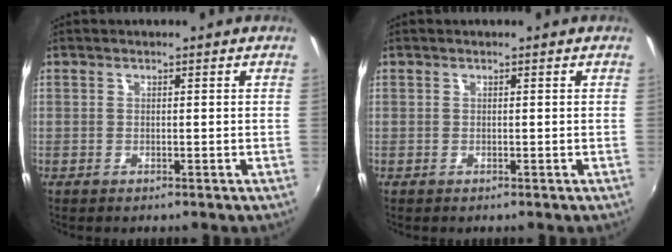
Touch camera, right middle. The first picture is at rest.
{"total": 0.0}